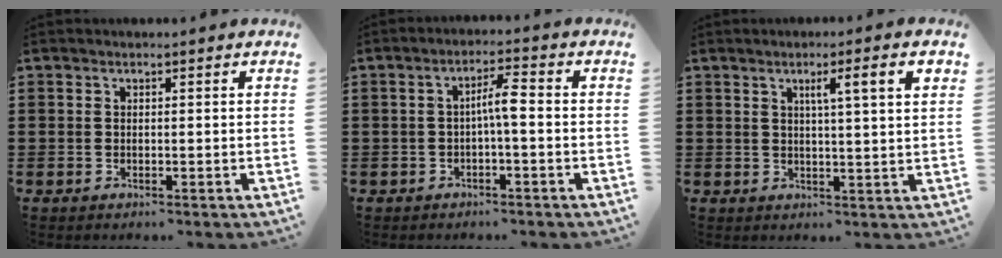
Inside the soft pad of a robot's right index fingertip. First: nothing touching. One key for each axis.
{"total": 3.9, "fx": -0.5, "fy": 0.6, "fz": 3.8, "tx": -0.072, "ty": 0.007, "tz": -0.014}
{"total": 5.1, "fx": 1.9, "fy": 0.1, "fz": 4.7, "tx": -0.085, "ty": -0.006, "tz": 0.025}